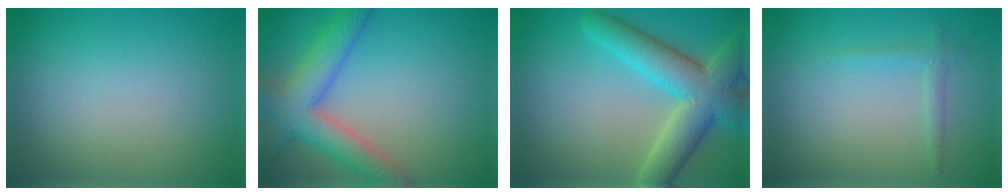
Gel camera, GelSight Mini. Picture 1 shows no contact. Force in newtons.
{"total": 6.4, "press": 6.4, "slide": 0.4}
{"total": 7.5, "press": 7.4, "slide": 0.7}
{"total": 1.1, "press": 1.1, "slide": 0.1}